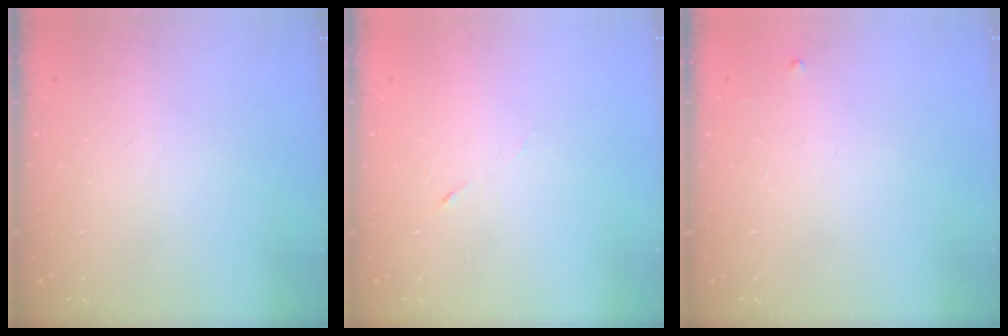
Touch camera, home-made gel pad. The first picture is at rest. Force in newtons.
{"total": 3.1, "press": 3.0, "slide": 1.0}
{"total": 2.6, "press": 2.6, "slide": 0.4}